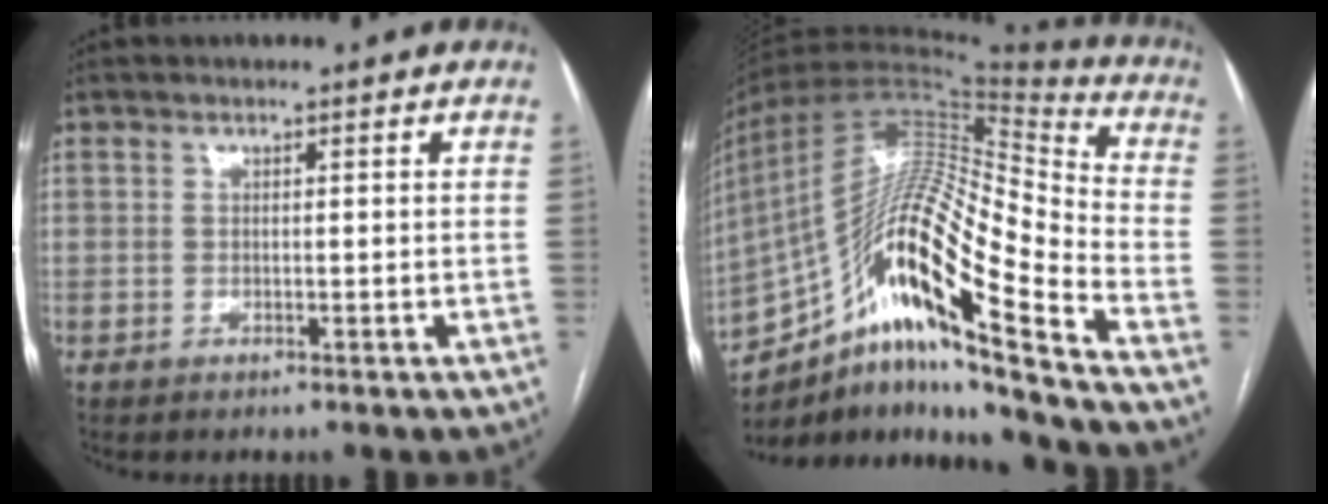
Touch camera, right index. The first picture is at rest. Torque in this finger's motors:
{"motor_torque": [1.13, -1.01, 0.77, 0.21]}